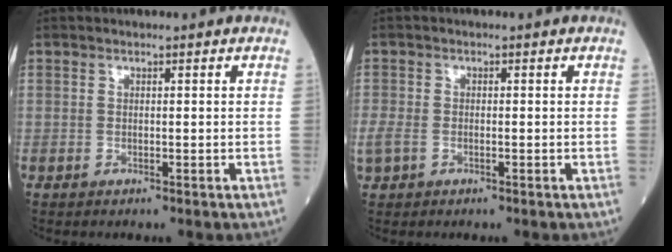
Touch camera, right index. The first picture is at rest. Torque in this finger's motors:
{"motor_torque": [0.29, -0.21, 0.17, 0.03]}